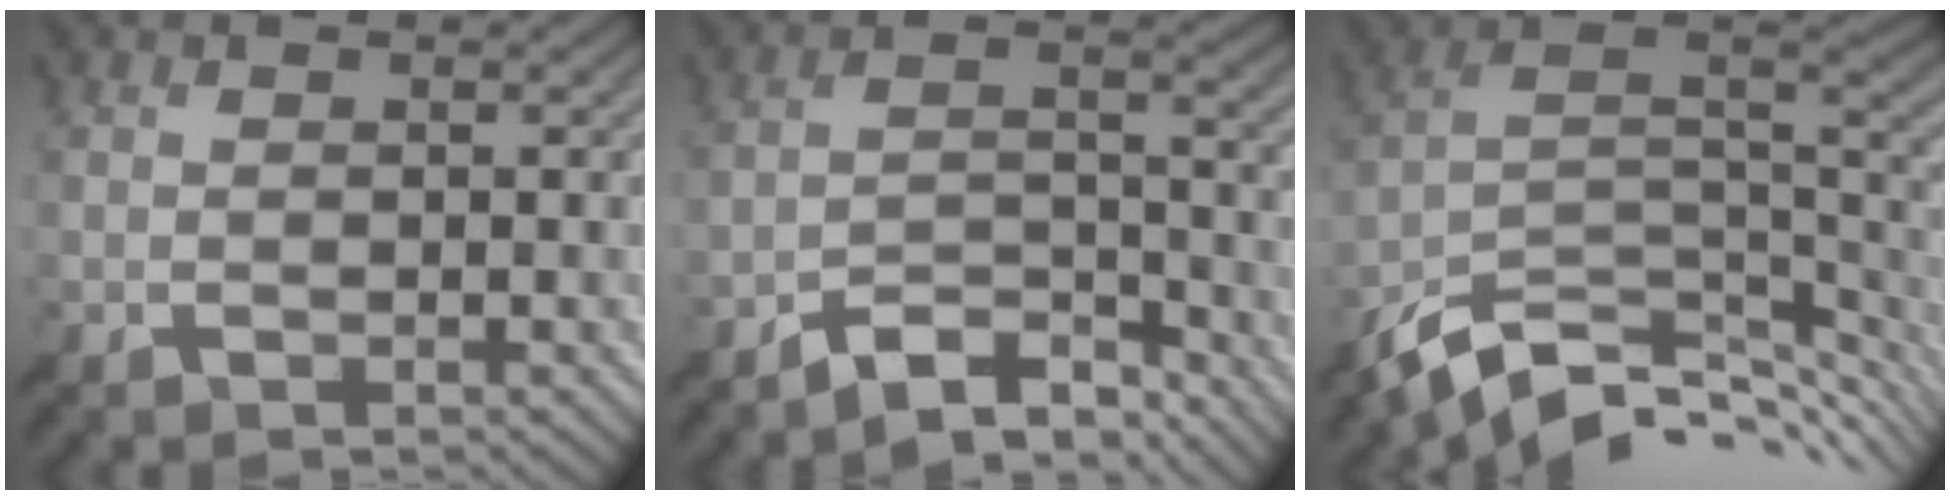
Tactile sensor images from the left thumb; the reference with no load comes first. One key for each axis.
{"total": 7.0, "fx": -6.2, "fy": 1.9, "fz": 2.8, "tx": -0.051, "ty": 0.003, "tz": -0.115}
{"total": 12.2, "fx": -7.3, "fy": 5.4, "fz": 8.0, "tx": -0.185, "ty": -0.004, "tz": -0.128}